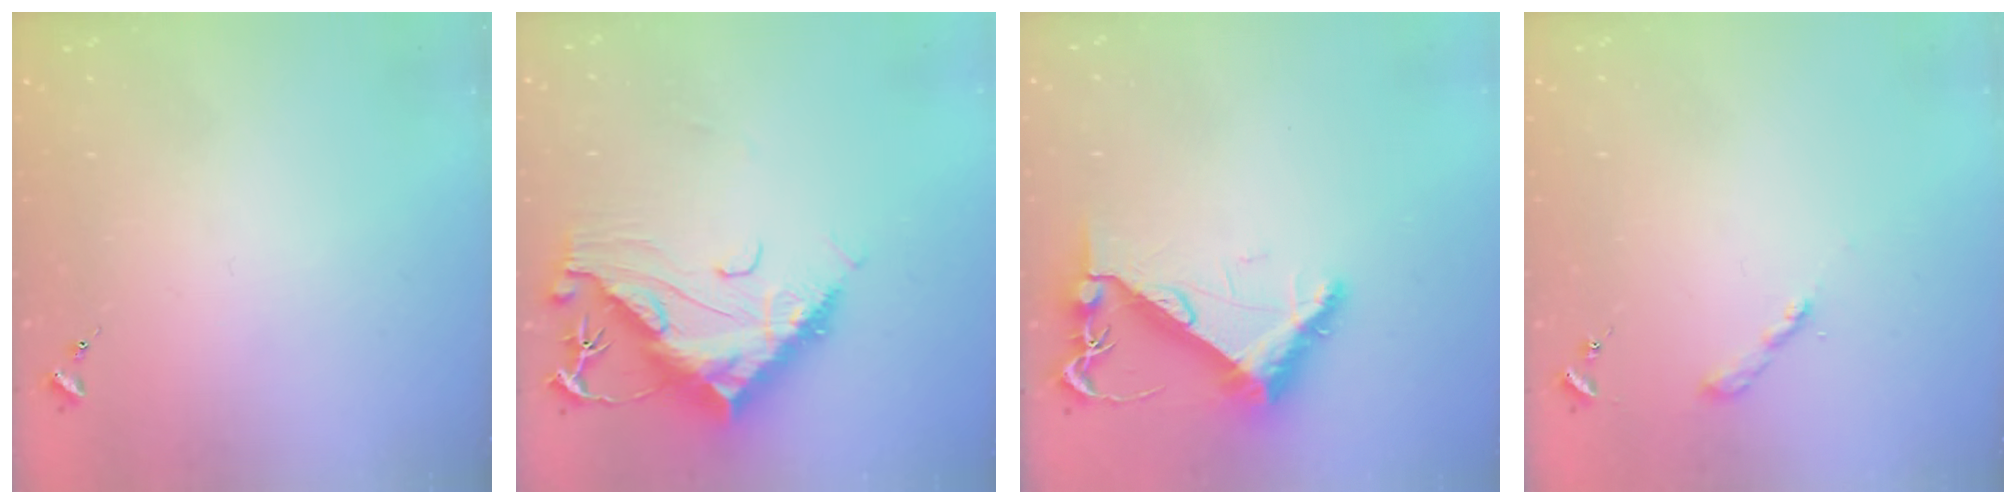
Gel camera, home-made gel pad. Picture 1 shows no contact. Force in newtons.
{"total": 14.6, "press": 14.5, "slide": 1.5}
{"total": 8.3, "press": 8.2, "slide": 1.0}
{"total": 2.0, "press": 2.0, "slide": 0.2}